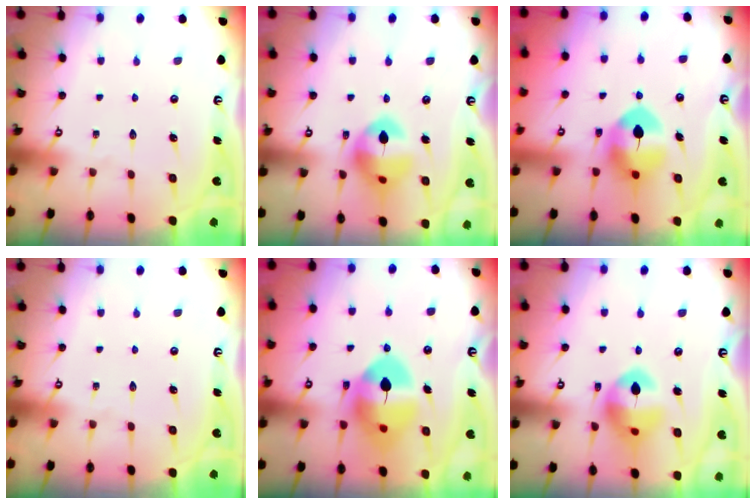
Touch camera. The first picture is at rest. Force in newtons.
{"total": 14.7, "press": 14.6, "slide": 1.7}
{"total": 8.8, "press": 8.8, "slide": 0.9}
{"total": 0.0}
{"total": 13.6, "press": 13.5, "slide": 2.0}
{"total": 13.7, "press": 13.6, "slide": 1.9}